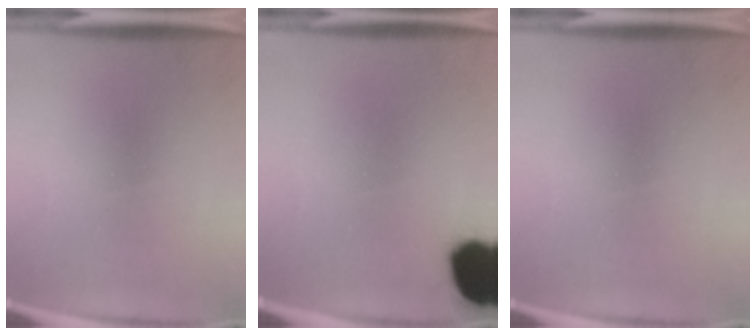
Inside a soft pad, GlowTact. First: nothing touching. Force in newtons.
{"total": 17.0}
{"total": 0.0}